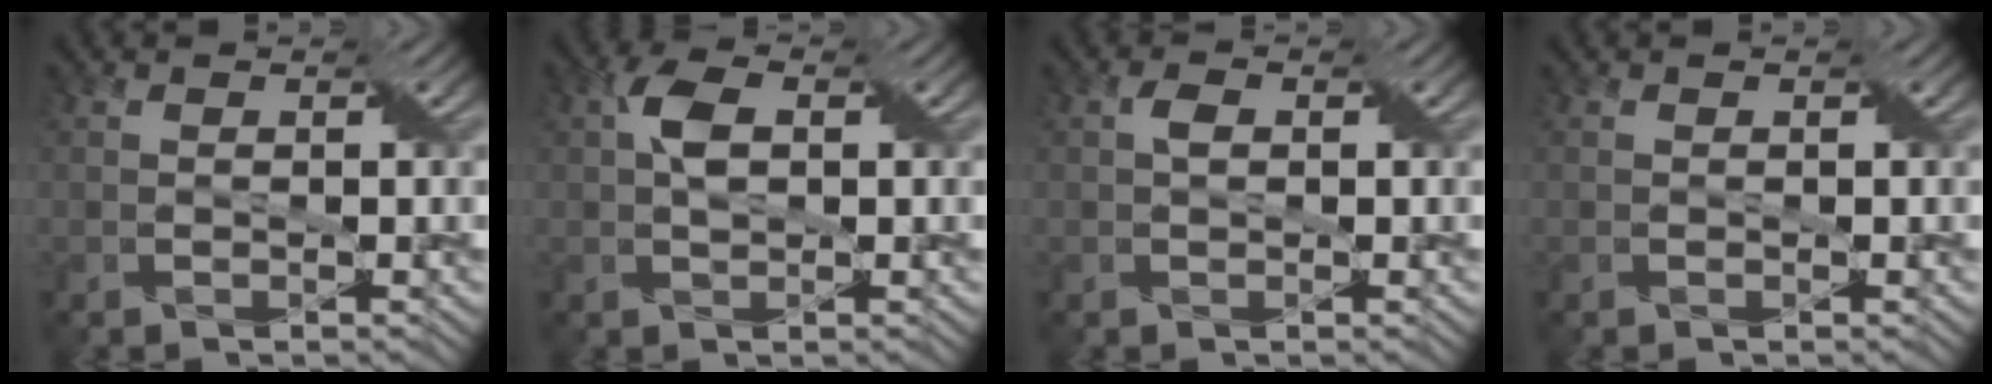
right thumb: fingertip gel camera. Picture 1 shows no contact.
{"total": 3.6, "force": [0.5, 2.0, 2.9], "torque": [-0.062, 0.008, 0.005]}
{"total": 1.5, "force": [0.2, 0.9, 1.1], "torque": [-0.022, 0.005, 0.001]}
{"total": 0.0}